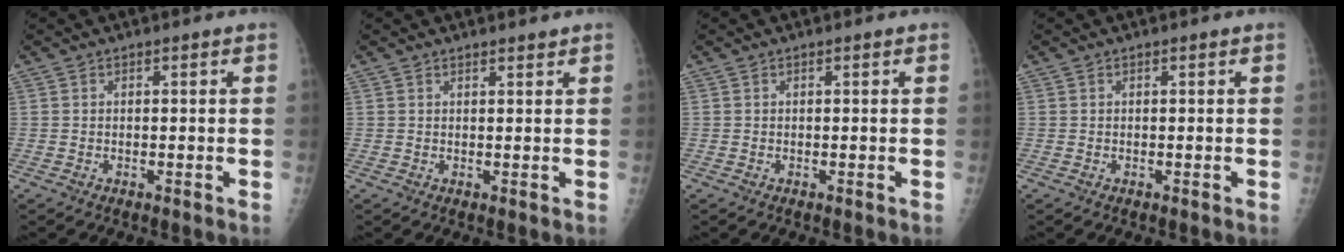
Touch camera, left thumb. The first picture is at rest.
{"total": 1.1, "force": [1.0, 0.2, 0.3], "torque": [-0.002, -0.008, 0.016]}
{"total": 0.0}
{"total": 0.0}